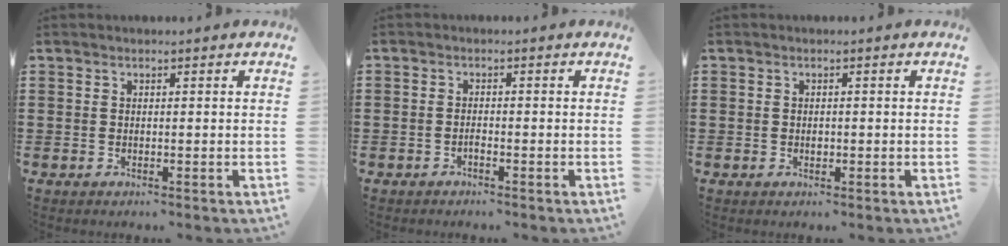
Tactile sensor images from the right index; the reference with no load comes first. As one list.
[{"total": 0.8, "force": [-0.7, 0.2, 0.2], "torque": [-0.006, -0.002, -0.013]}, {"total": 0.7, "force": [0.0, 0.6, 0.4], "torque": [-0.007, 0.002, 0.000]}]